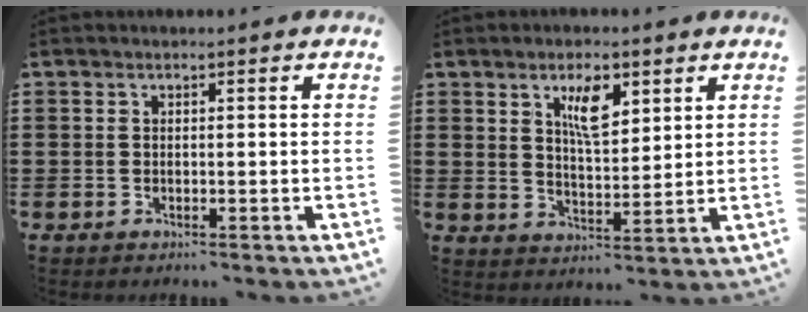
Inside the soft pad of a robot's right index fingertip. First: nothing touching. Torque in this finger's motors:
{"motor_torque": [0.60, 0.31, 0.51, 0.11]}